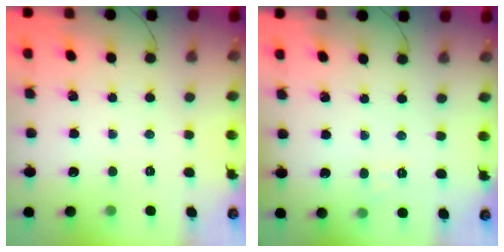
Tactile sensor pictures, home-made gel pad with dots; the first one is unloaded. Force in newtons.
{"total": 4.1, "press": 4.0, "slide": 1.0}